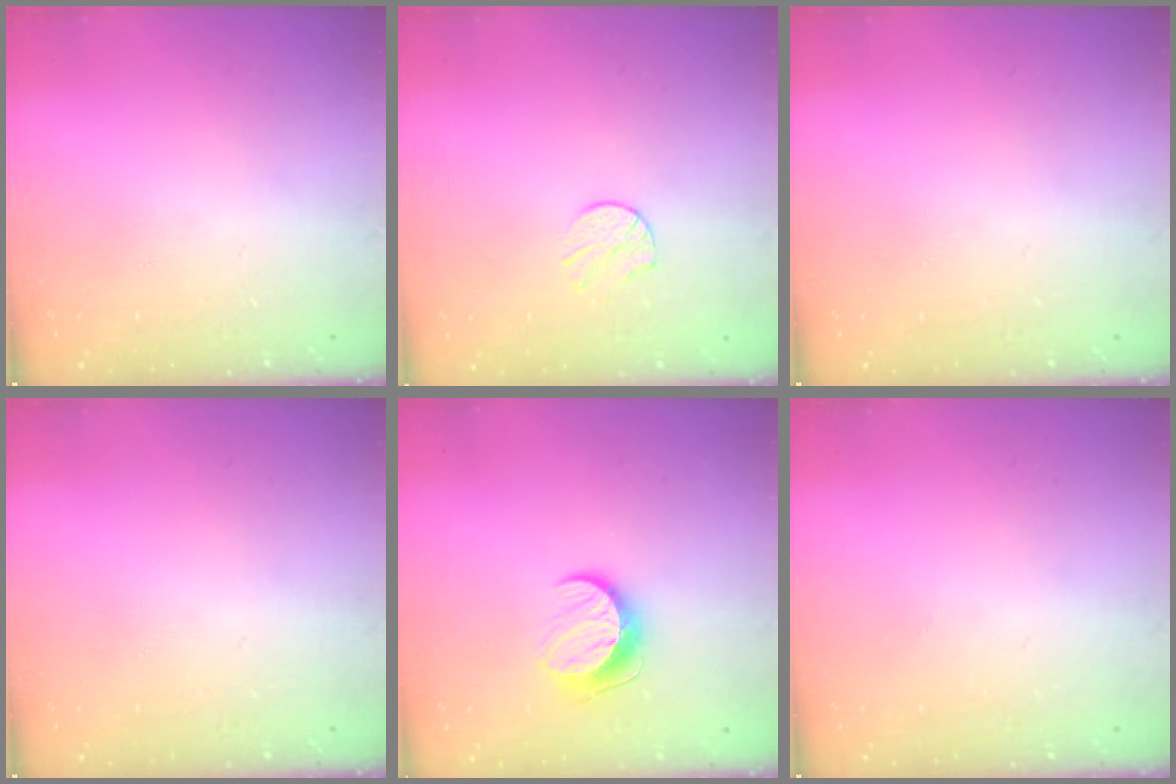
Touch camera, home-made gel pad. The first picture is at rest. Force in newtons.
{"total": 5.9, "press": 5.9, "slide": 0.6}
{"total": 0.0}
{"total": 0.0}
{"total": 9.7, "press": 9.6, "slide": 0.6}
{"total": 0.0}